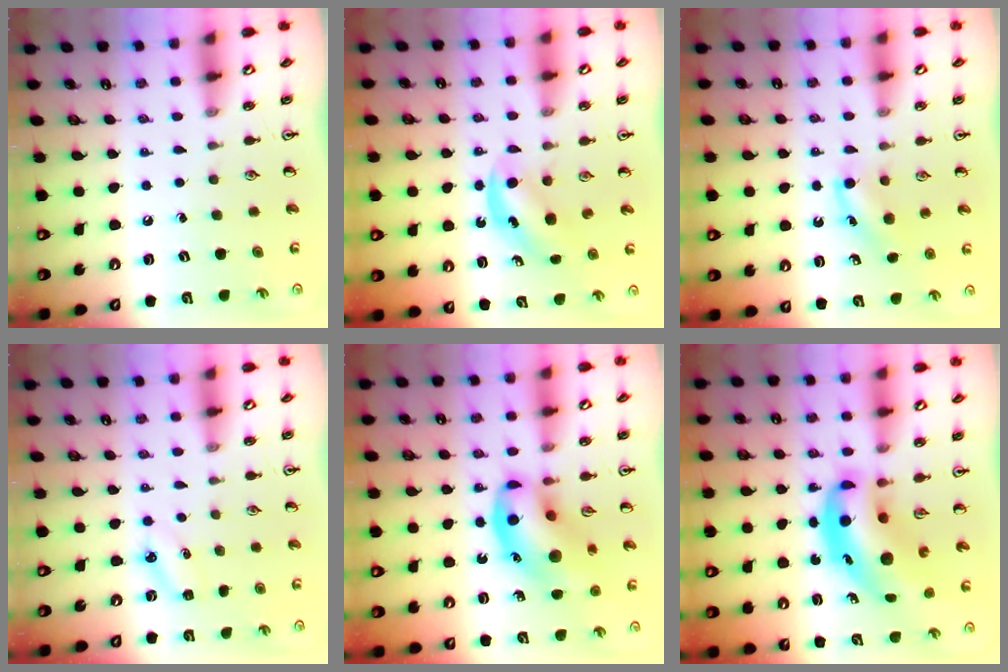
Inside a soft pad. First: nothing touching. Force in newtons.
{"total": 4.8, "press": 4.7, "slide": 0.8}
{"total": 5.1, "press": 4.8, "slide": 1.8}
{"total": 4.2, "press": 4.0, "slide": 1.2}
{"total": 14.9, "press": 14.4, "slide": 3.8}
{"total": 10.1, "press": 9.7, "slide": 2.7}